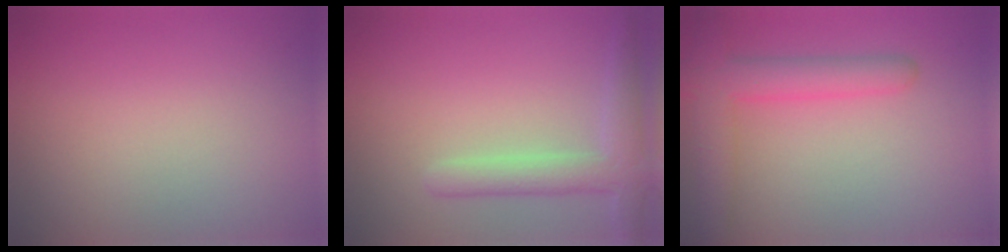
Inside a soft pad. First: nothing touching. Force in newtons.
{"total": 3.5, "press": 3.5, "slide": 0.3}
{"total": 4.7, "press": 4.7, "slide": 0.3}